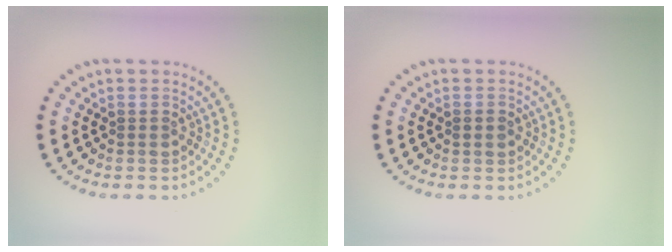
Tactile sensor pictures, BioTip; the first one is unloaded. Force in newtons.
{"total": 1.0, "press": 1.0, "slide": 0.1}